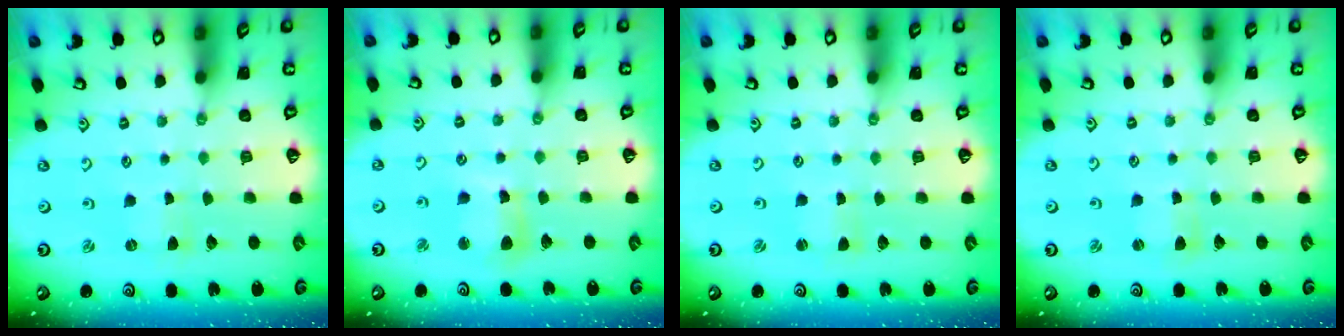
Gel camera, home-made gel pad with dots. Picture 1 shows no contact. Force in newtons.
{"total": 8.6, "press": 8.4, "slide": 1.4}
{"total": 0.6, "press": 0.5, "slide": 0.2}
{"total": 1.2, "press": 1.2, "slide": 0.2}